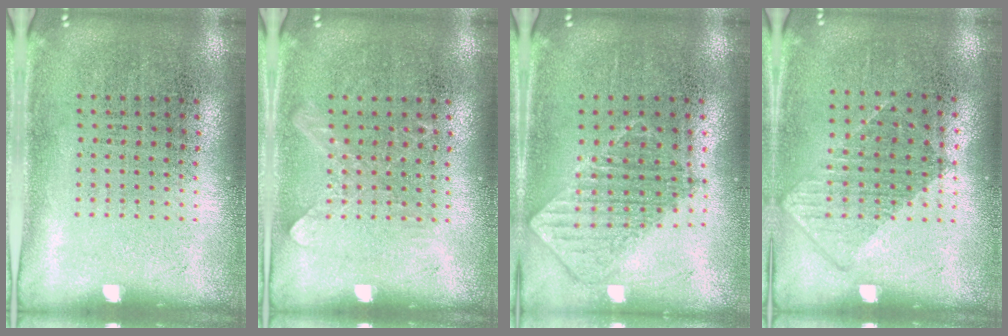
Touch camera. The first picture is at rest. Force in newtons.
{"total": 0.8, "press": 0.8, "slide": 0.2}
{"total": 0.8, "press": 0.8, "slide": 0.0}
{"total": 0.8, "press": 0.6, "slide": 0.4}